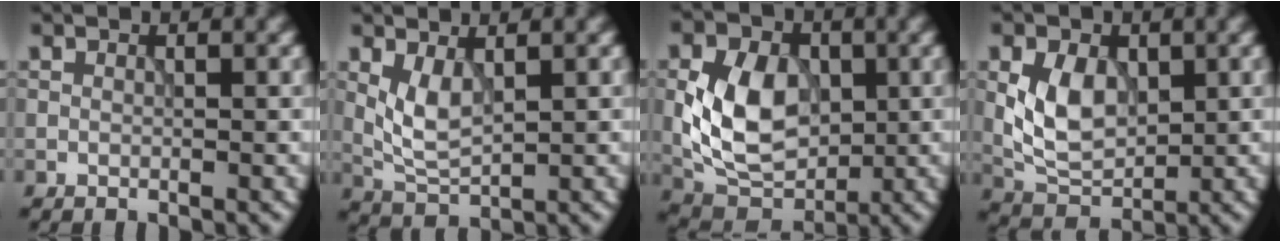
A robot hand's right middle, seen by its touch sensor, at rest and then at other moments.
{"total": 3.0, "force": [0.8, 1.4, 2.5], "torque": [-0.060, -0.005, 0.021]}
{"total": 7.7, "force": [-0.1, 5.4, 5.5], "torque": [-0.112, -0.003, -0.008]}
{"total": 4.9, "force": [0.5, 3.4, 3.6], "torque": [-0.073, -0.003, 0.008]}